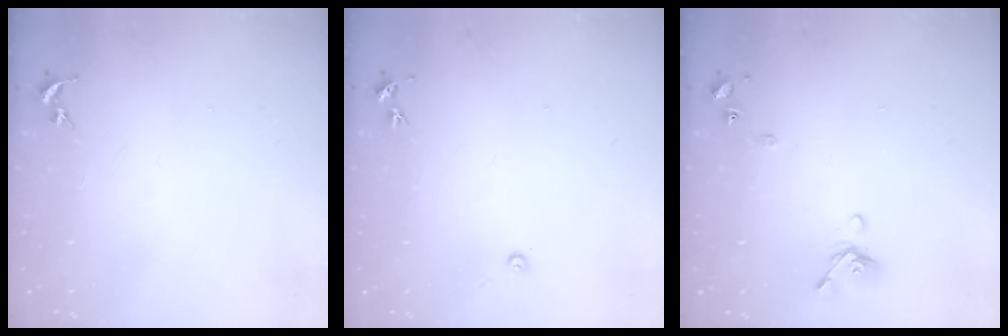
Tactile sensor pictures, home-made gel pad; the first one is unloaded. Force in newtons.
{"total": 2.7, "press": 2.7, "slide": 0.2}
{"total": 8.6, "press": 8.4, "slide": 1.4}